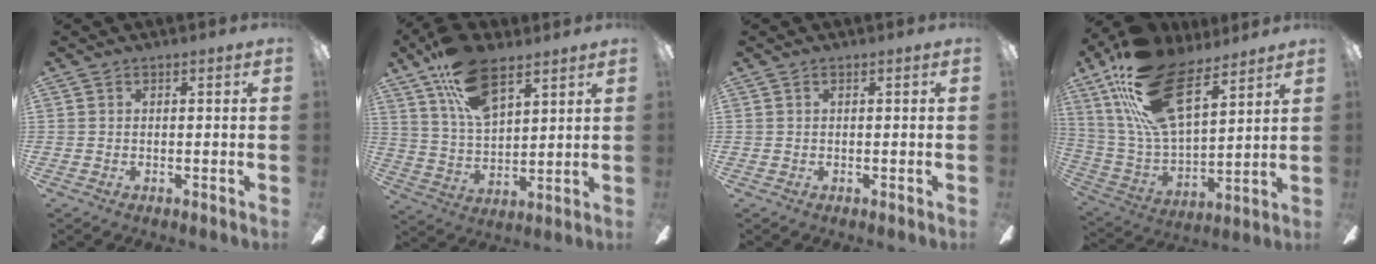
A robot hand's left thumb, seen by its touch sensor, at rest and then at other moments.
{"total": 15.6, "force": [9.6, 7.5, 9.7], "torque": [-0.172, -0.030, 0.174]}
{"total": 0.0}
{"total": 24.0, "force": [14.8, 10.7, 15.6], "torque": [-0.308, -0.066, 0.268]}